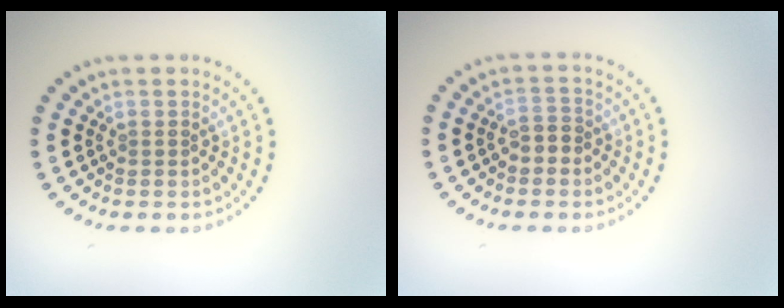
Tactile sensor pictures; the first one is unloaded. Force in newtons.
{"total": 1.7, "press": 1.5, "slide": 0.7}